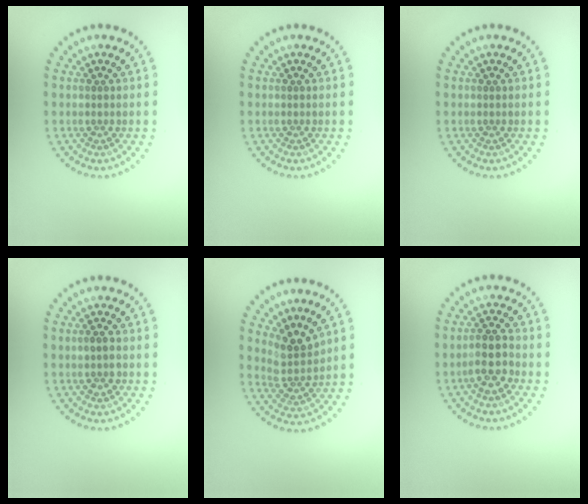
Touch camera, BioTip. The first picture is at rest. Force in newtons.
{"total": 0.0}
{"total": 0.0}
{"total": 1.5, "press": 1.5, "slide": 0.1}
{"total": 3.2, "press": 2.2, "slide": 2.3}
{"total": 2.8, "press": 2.6, "slide": 0.9}